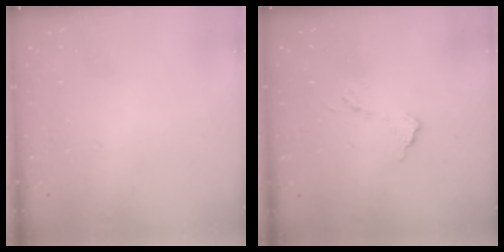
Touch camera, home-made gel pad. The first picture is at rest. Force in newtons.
{"total": 6.3, "press": 6.3, "slide": 0.3}